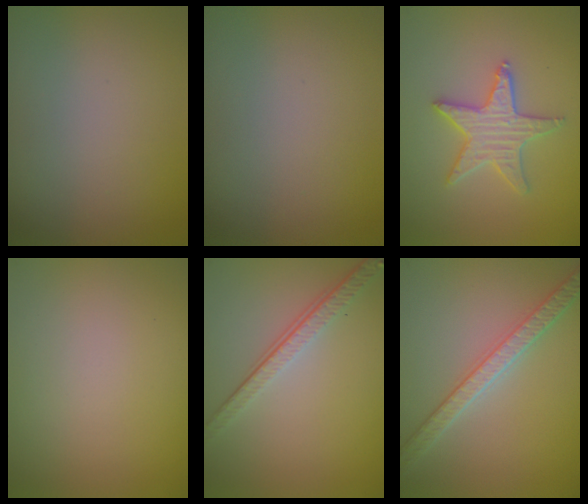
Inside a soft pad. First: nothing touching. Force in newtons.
{"total": 0.0}
{"total": 3.5, "press": 3.4, "slide": 0.8}
{"total": 0.0}
{"total": 4.0, "press": 2.8, "slide": 2.9}
{"total": 3.8, "press": 3.7, "slide": 0.9}